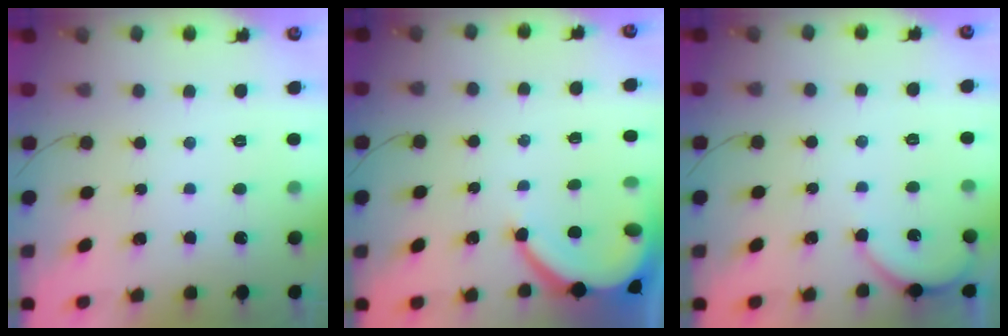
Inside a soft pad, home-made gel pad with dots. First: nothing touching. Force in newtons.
{"total": 7.6, "press": 7.5, "slide": 0.6}
{"total": 4.6, "press": 4.6, "slide": 0.5}